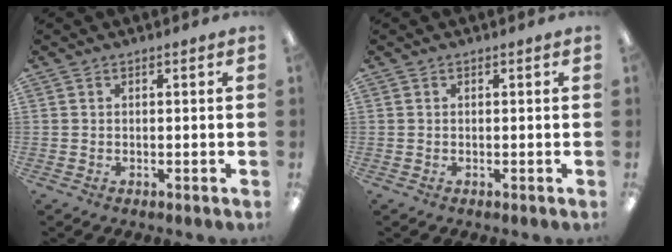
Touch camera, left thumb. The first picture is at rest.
{"total": 0.0}